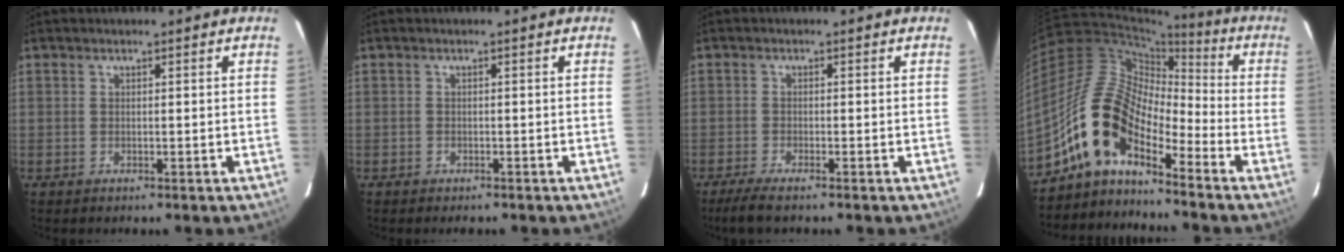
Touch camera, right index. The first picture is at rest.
{"total": 1.5, "force": [-1.2, 0.8, 0.4], "torque": [-0.010, -0.001, -0.013]}
{"total": 4.1, "force": [-3.2, 0.3, 2.5], "torque": [-0.047, -0.009, -0.054]}
{"total": 11.9, "force": [-7.9, 4.7, 7.6], "torque": [-0.158, 0.040, -0.146]}